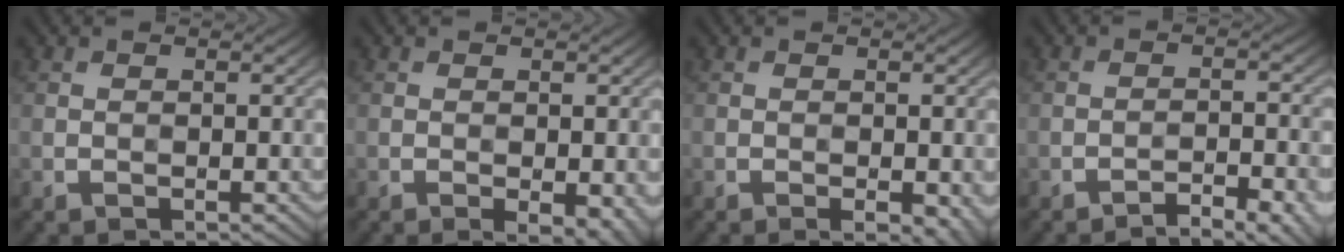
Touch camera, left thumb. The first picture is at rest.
{"total": 3.2, "force": [-1.2, 1.1, 2.7], "torque": [-0.037, -0.006, -0.012]}
{"total": 2.4, "force": [-0.9, 0.7, 2.1], "torque": [-0.031, -0.002, -0.010]}
{"total": 6.7, "force": [-5.0, 1.2, 4.3], "torque": [-0.070, 0.013, -0.069]}